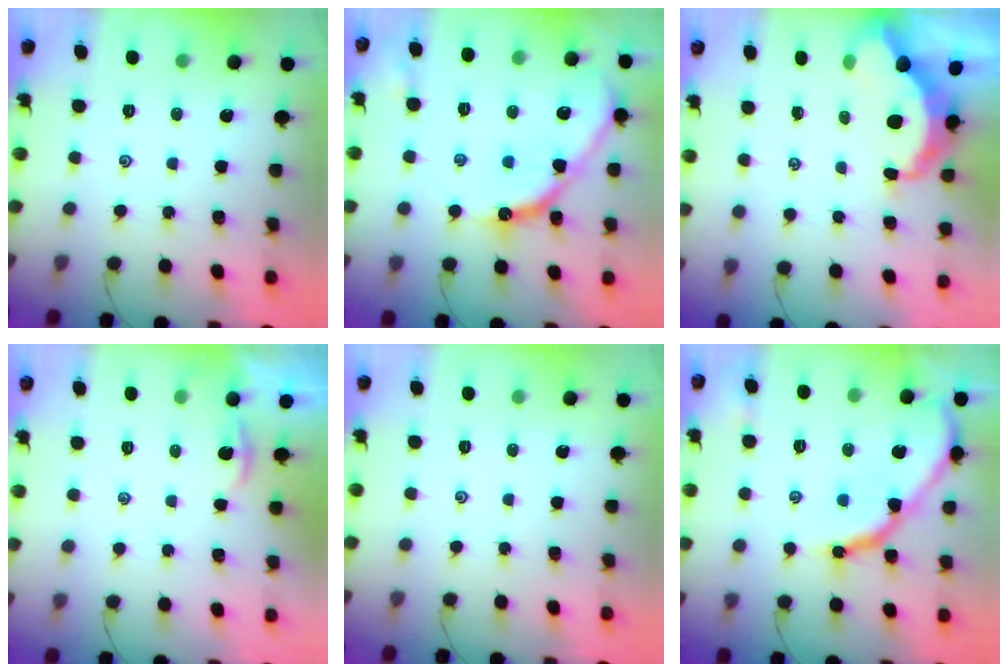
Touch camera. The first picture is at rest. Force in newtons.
{"total": 13.4, "press": 13.3, "slide": 1.1}
{"total": 7.5, "press": 7.5, "slide": 0.9}
{"total": 1.2, "press": 1.2, "slide": 0.1}
{"total": 0.0}
{"total": 13.7, "press": 13.7, "slide": 1.1}